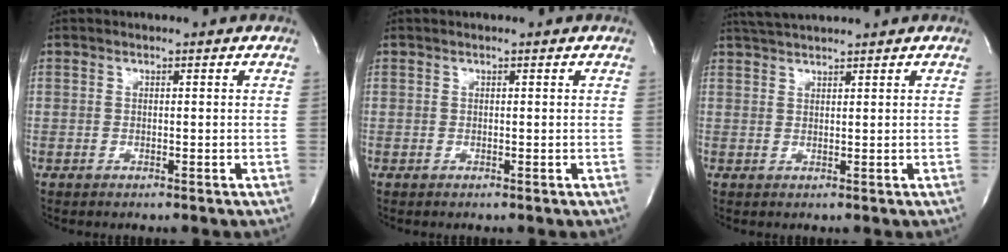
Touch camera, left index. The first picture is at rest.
{"total": 0.6, "force": [0.6, -0.1, 0.2], "torque": [-0.006, 0.001, 0.012]}
{"total": 4.6, "force": [4.3, -0.6, 1.6], "torque": [-0.028, 0.026, 0.080]}